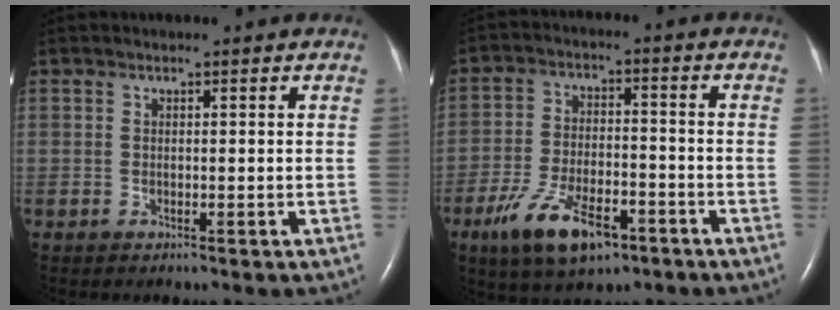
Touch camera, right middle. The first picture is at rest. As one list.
[{"total": 11.2, "force": [-6.5, 4.4, 8.0], "torque": [-0.158, -0.005, -0.109]}]